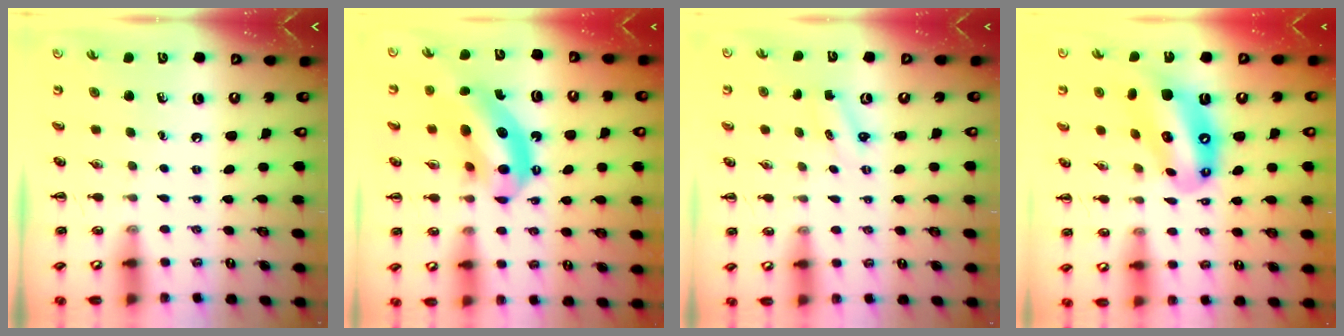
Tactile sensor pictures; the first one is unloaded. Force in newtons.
{"total": 13.4, "press": 12.9, "slide": 3.6}
{"total": 1.2, "press": 1.2, "slide": 0.4}
{"total": 14.1, "press": 13.6, "slide": 3.9}